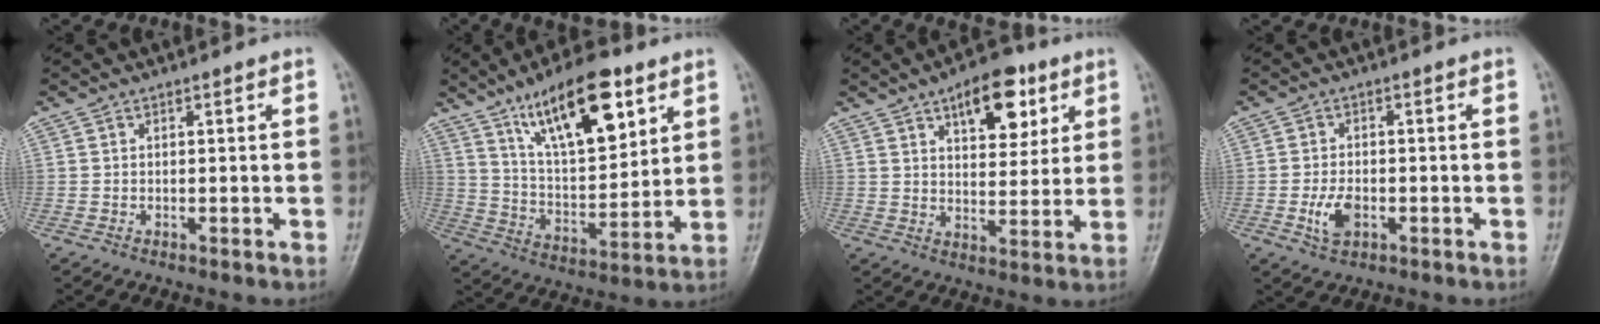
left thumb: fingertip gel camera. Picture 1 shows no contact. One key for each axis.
{"total": 18.0, "fx": 10.0, "fy": 6.9, "fz": 13.3, "tx": -0.182, "ty": -0.044, "tz": 0.174}
{"total": 11.6, "fx": 5.9, "fy": 6.0, "fz": 8.1, "tx": -0.080, "ty": -0.023, "tz": 0.085}
{"total": 4.6, "fx": -1.6, "fy": 2.7, "fz": 3.3, "tx": -0.063, "ty": 0.006, "tz": -0.028}